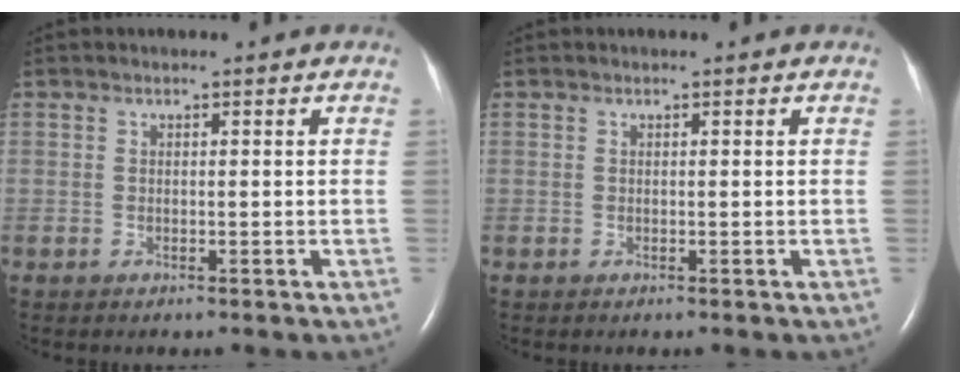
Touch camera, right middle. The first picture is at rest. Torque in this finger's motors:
{"motor_torque": [-0.07, 0.05, -0.02, 0.00]}